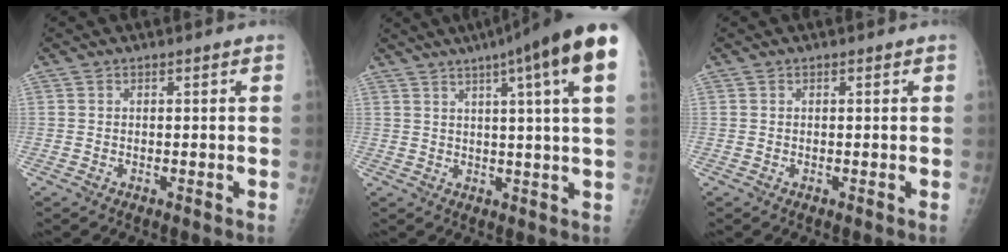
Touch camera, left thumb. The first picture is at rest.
{"total": 17.2, "force": [9.2, 0.8, 14.5], "torque": [-0.201, -0.003, 0.103]}
{"total": 0.0}